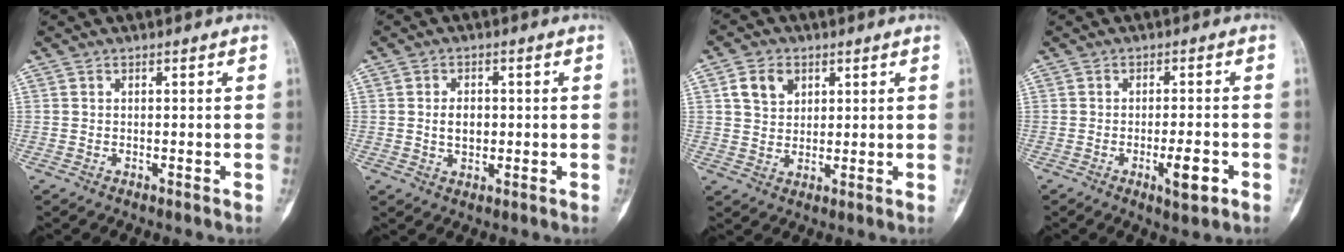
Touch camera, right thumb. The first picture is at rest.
{"total": 3.8, "force": [0.1, 2.7, 2.8], "torque": [-0.033, 0.001, 0.002]}
{"total": 6.1, "force": [2.5, 4.6, 3.1], "torque": [-0.036, -0.008, 0.047]}
{"total": 5.3, "force": [-2.1, 1.4, 4.6], "torque": [-0.068, 0.002, -0.027]}